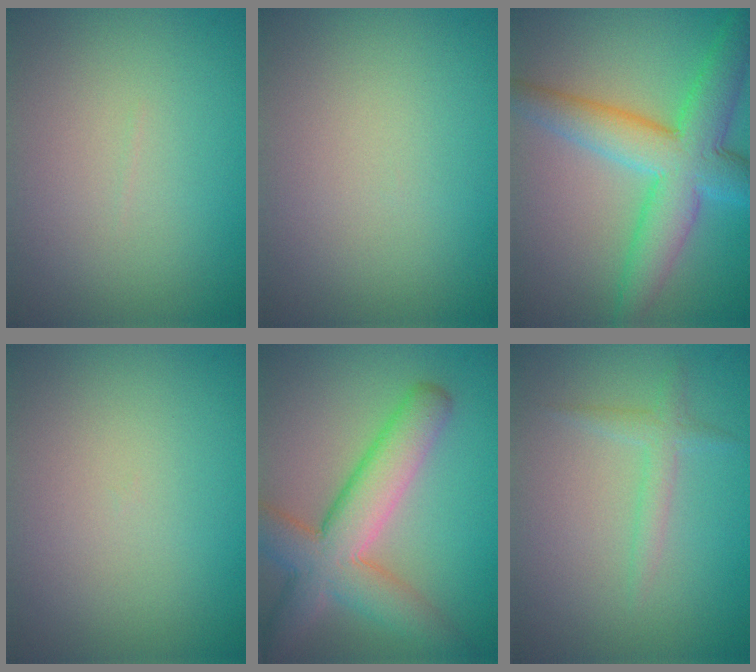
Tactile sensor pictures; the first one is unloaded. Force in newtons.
{"total": 0.0}
{"total": 7.3, "press": 7.3, "slide": 0.2}
{"total": 0.0}
{"total": 7.3, "press": 7.3, "slide": 0.5}
{"total": 1.5, "press": 1.5, "slide": 0.1}